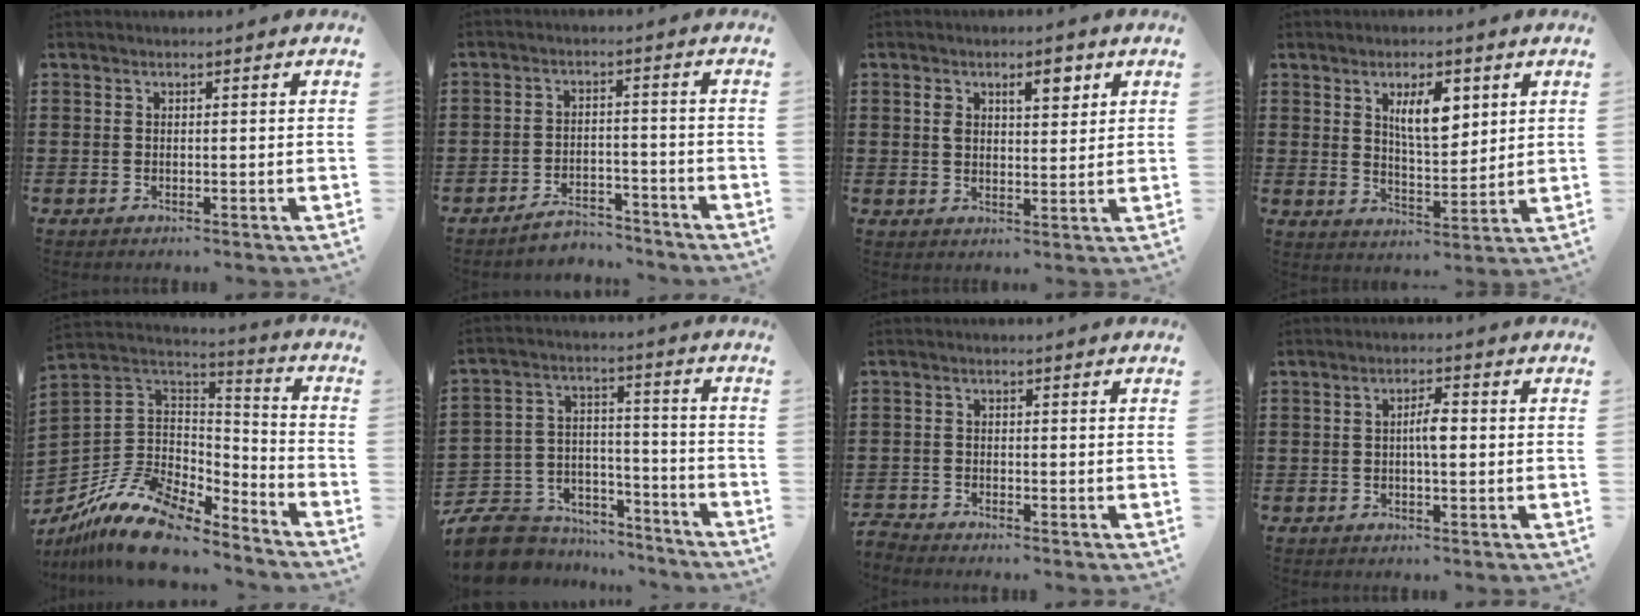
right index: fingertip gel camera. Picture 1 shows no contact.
{"total": 4.0, "force": [-3.9, 0.7, 0.6], "torque": [-0.011, 0.010, -0.078]}
{"total": 4.6, "force": [2.1, 2.0, 3.5], "torque": [-0.059, 0.004, 0.031]}
{"total": 6.9, "force": [2.8, 2.8, 5.6], "torque": [-0.095, -0.001, 0.043]}
{"total": 14.6, "force": [-10.2, 7.3, 7.5], "torque": [-0.175, 0.032, -0.189]}
{"total": 8.2, "force": [-7.2, 3.9, 1.1], "torque": [-0.047, 0.012, -0.141]}
{"total": 2.0, "force": [-2.0, 0.2, -0.2], "torque": [-0.002, 0.002, -0.045]}
{"total": 3.2, "force": [-0.1, 0.9, 3.1], "torque": [-0.057, 0.002, -0.004]}